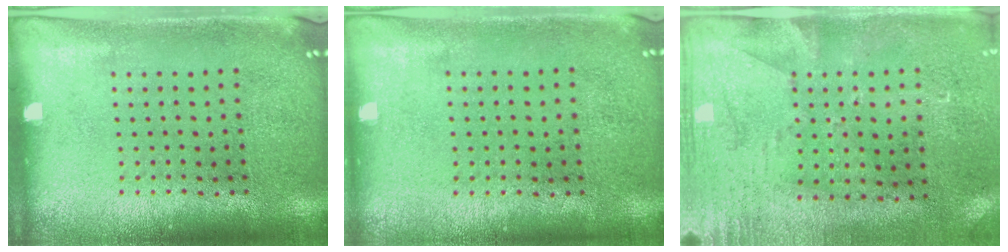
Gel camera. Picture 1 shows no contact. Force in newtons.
{"total": 0.0}
{"total": 2.8, "press": 2.3, "slide": 1.6}